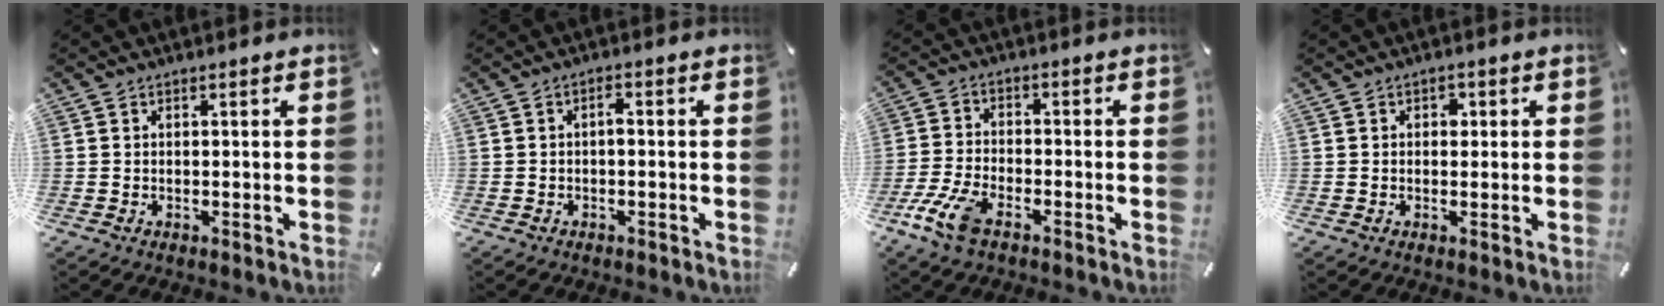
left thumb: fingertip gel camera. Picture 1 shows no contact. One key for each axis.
{"total": 1.8, "fx": -0.5, "fy": 0.7, "fz": 1.5, "tx": -0.032, "ty": 0.005, "tz": -0.012}
{"total": 8.4, "fx": -5.1, "fy": 3.8, "fz": 5.5, "tx": -0.135, "ty": 0.007, "tz": -0.098}
{"total": 1.7, "fx": 0.2, "fy": 1.5, "fz": 0.9, "tx": 0.004, "ty": -0.001, "tz": -0.006}